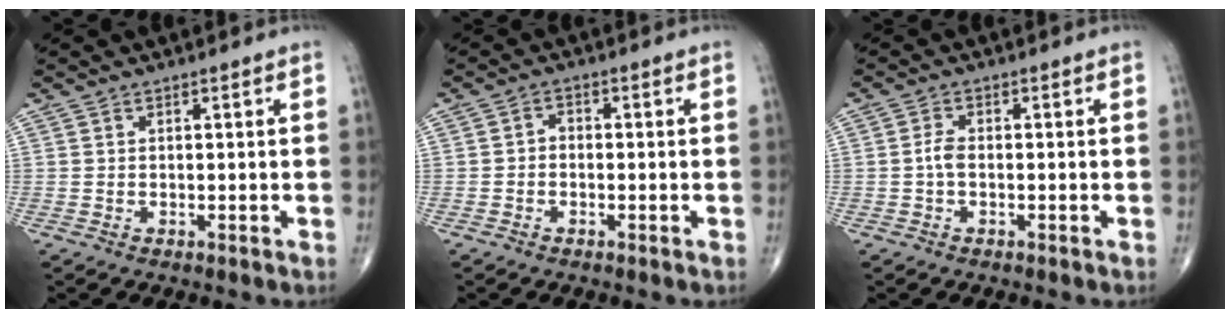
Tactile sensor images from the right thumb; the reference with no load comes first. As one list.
[{"total": 1.9, "force": [-0.5, 1.4, 1.1], "torque": [-0.010, 0.009, -0.015]}, {"total": 2.1, "force": [-0.4, 1.1, 1.7], "torque": [-0.035, 0.005, -0.012]}]